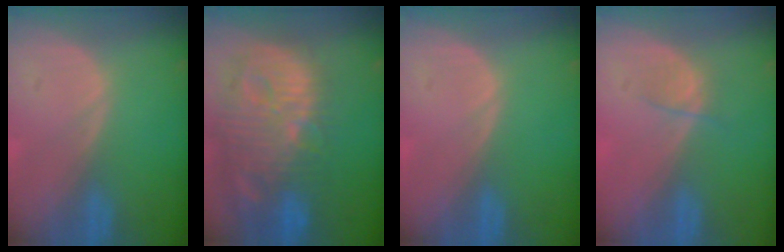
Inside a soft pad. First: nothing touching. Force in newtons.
{"total": 14.5, "press": 12.7, "slide": 7.1}
{"total": 0.0}
{"total": 2.2, "press": 2.0, "slide": 0.9}